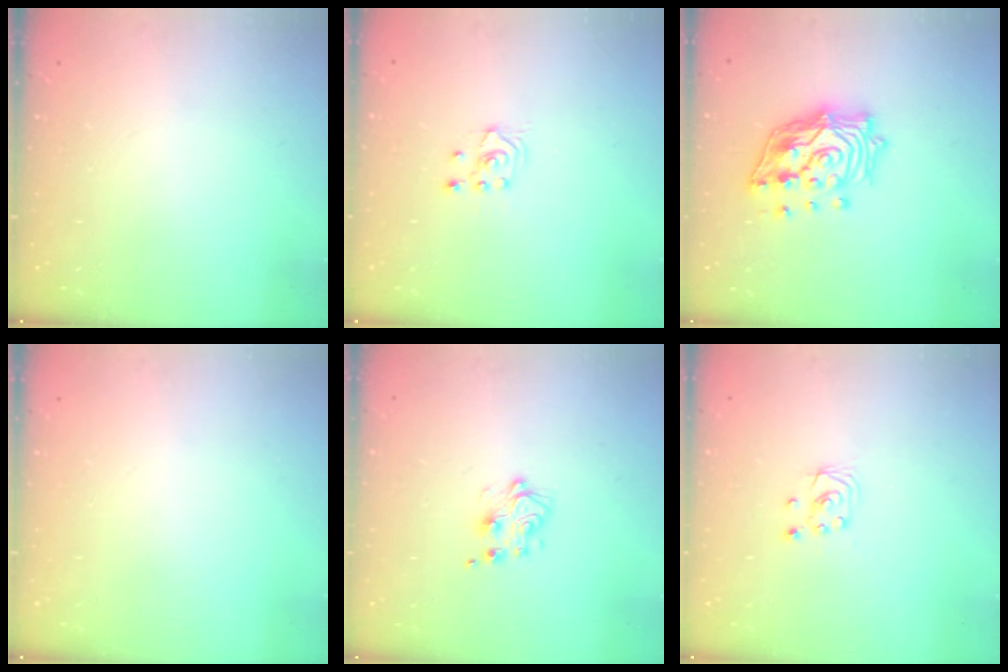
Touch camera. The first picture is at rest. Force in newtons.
{"total": 2.1, "press": 2.0, "slide": 0.8}
{"total": 18.1, "press": 17.9, "slide": 2.7}
{"total": 0.0}
{"total": 5.9, "press": 5.9, "slide": 0.5}
{"total": 2.7, "press": 2.7, "slide": 0.2}